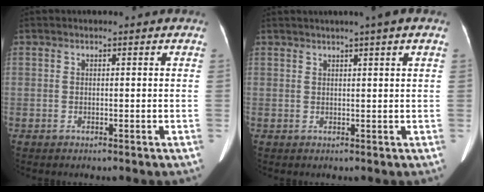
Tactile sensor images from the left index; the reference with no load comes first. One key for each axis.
{"total": 3.5, "fx": 2.3, "fy": -0.6, "fz": 2.5, "tx": -0.035, "ty": 0.017, "tz": 0.036}